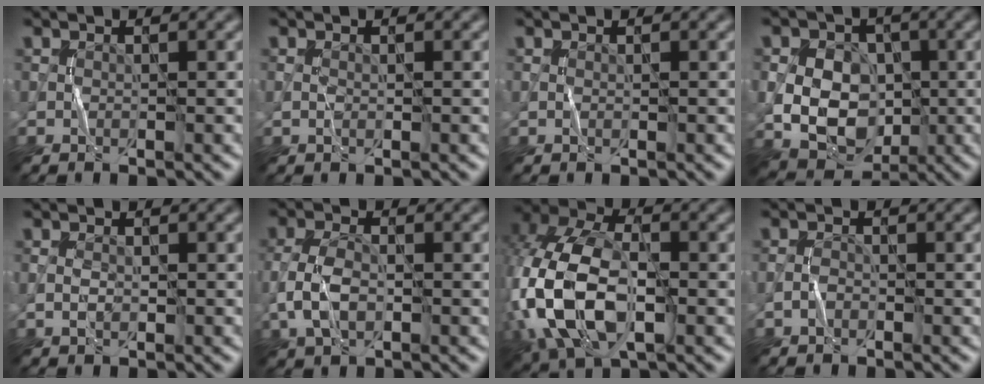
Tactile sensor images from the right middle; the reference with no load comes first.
{"total": 0.7, "force": [-0.2, 0.3, 0.6], "torque": [-0.014, 0.002, -0.003]}
{"total": 0.0}
{"total": 9.3, "force": [-0.7, 7.5, 5.4], "torque": [-0.073, 0.009, -0.031]}
{"total": 1.3, "force": [-0.2, 0.7, 1.1], "torque": [-0.022, 0.002, -0.005]}
{"total": 4.1, "force": [-1.0, 2.4, 3.2], "torque": [-0.077, 0.002, -0.023]}
{"total": 12.6, "force": [-2.9, 7.6, 9.6], "torque": [-0.229, -0.002, -0.066]}
{"total": 1.2, "force": [-0.6, 0.7, 0.7], "torque": [-0.015, 0.004, -0.016]}